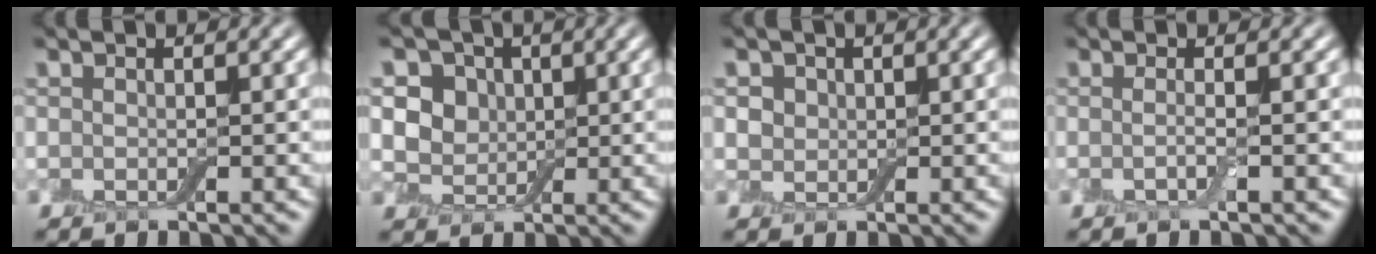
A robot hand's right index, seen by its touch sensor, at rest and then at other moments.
{"total": 5.4, "force": [1.7, 4.4, 2.6], "torque": [-0.045, 0.011, 0.016]}
{"total": 1.7, "force": [0.6, 1.5, 0.6], "torque": [-0.016, 0.002, 0.012]}
{"total": 1.5, "force": [-0.2, 0.4, 1.4], "torque": [-0.022, -0.006, -0.011]}